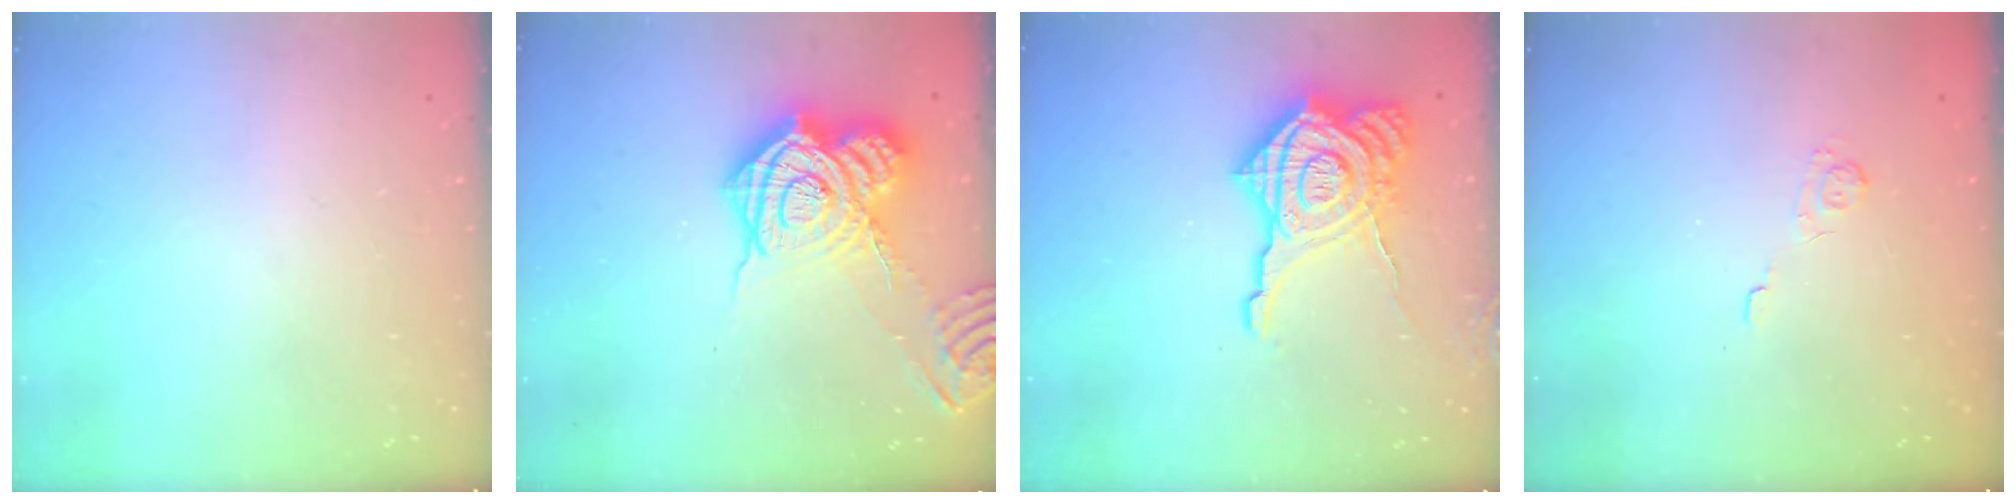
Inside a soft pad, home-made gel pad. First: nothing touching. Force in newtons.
{"total": 18.8, "press": 18.7, "slide": 1.5}
{"total": 20.6, "press": 20.5, "slide": 1.6}
{"total": 2.2, "press": 1.7, "slide": 1.4}